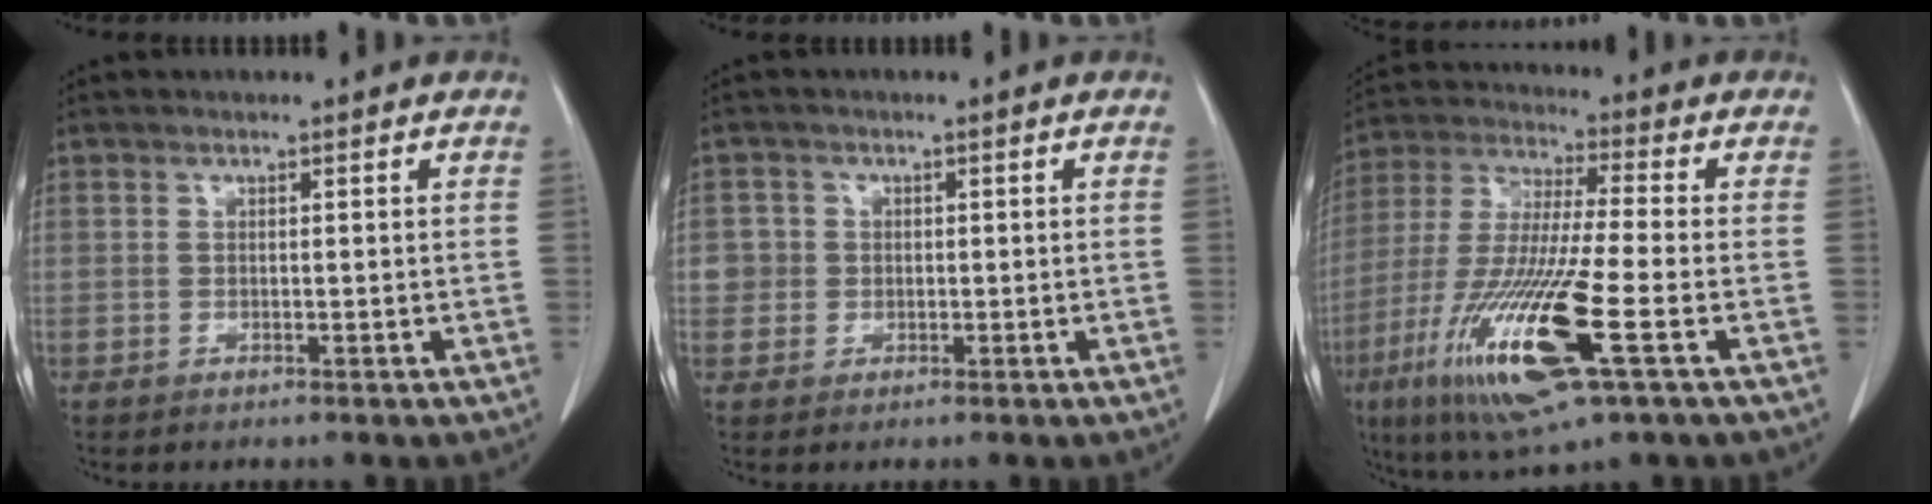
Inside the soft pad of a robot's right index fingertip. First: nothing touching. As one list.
[{"total": 2.6, "force": [0.1, 2.6, -0.1], "torque": [0.019, 0.007, 0.000]}, {"total": 17.9, "force": [-6.7, 1.3, 16.6], "torque": [-0.356, -0.036, -0.124]}]